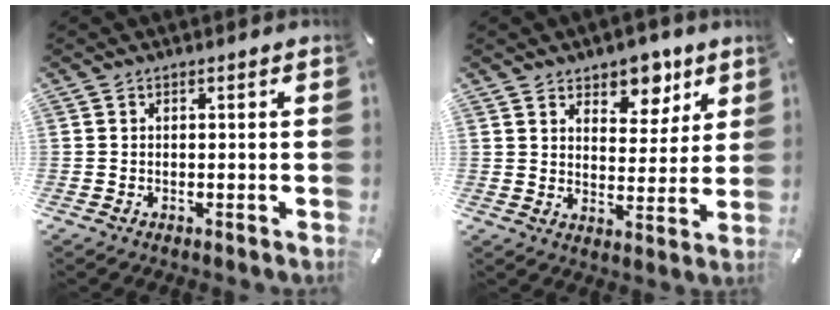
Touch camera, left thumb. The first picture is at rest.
{"total": 7.9, "force": [6.0, 5.0, 1.5], "torque": [0.002, -0.050, 0.101]}